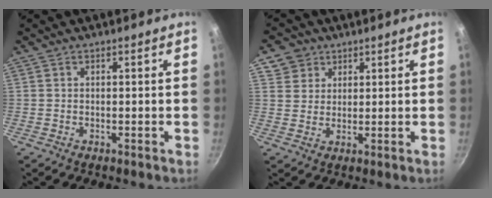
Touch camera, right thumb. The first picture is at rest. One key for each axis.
{"total": 5.5, "fx": 2.9, "fy": 4.6, "fz": 0.7, "tx": 0.023, "ty": 0.006, "tz": 0.049}